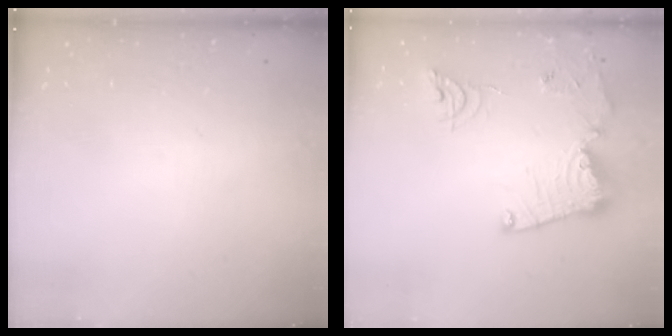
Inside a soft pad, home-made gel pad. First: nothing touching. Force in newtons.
{"total": 15.7, "press": 15.6, "slide": 1.7}